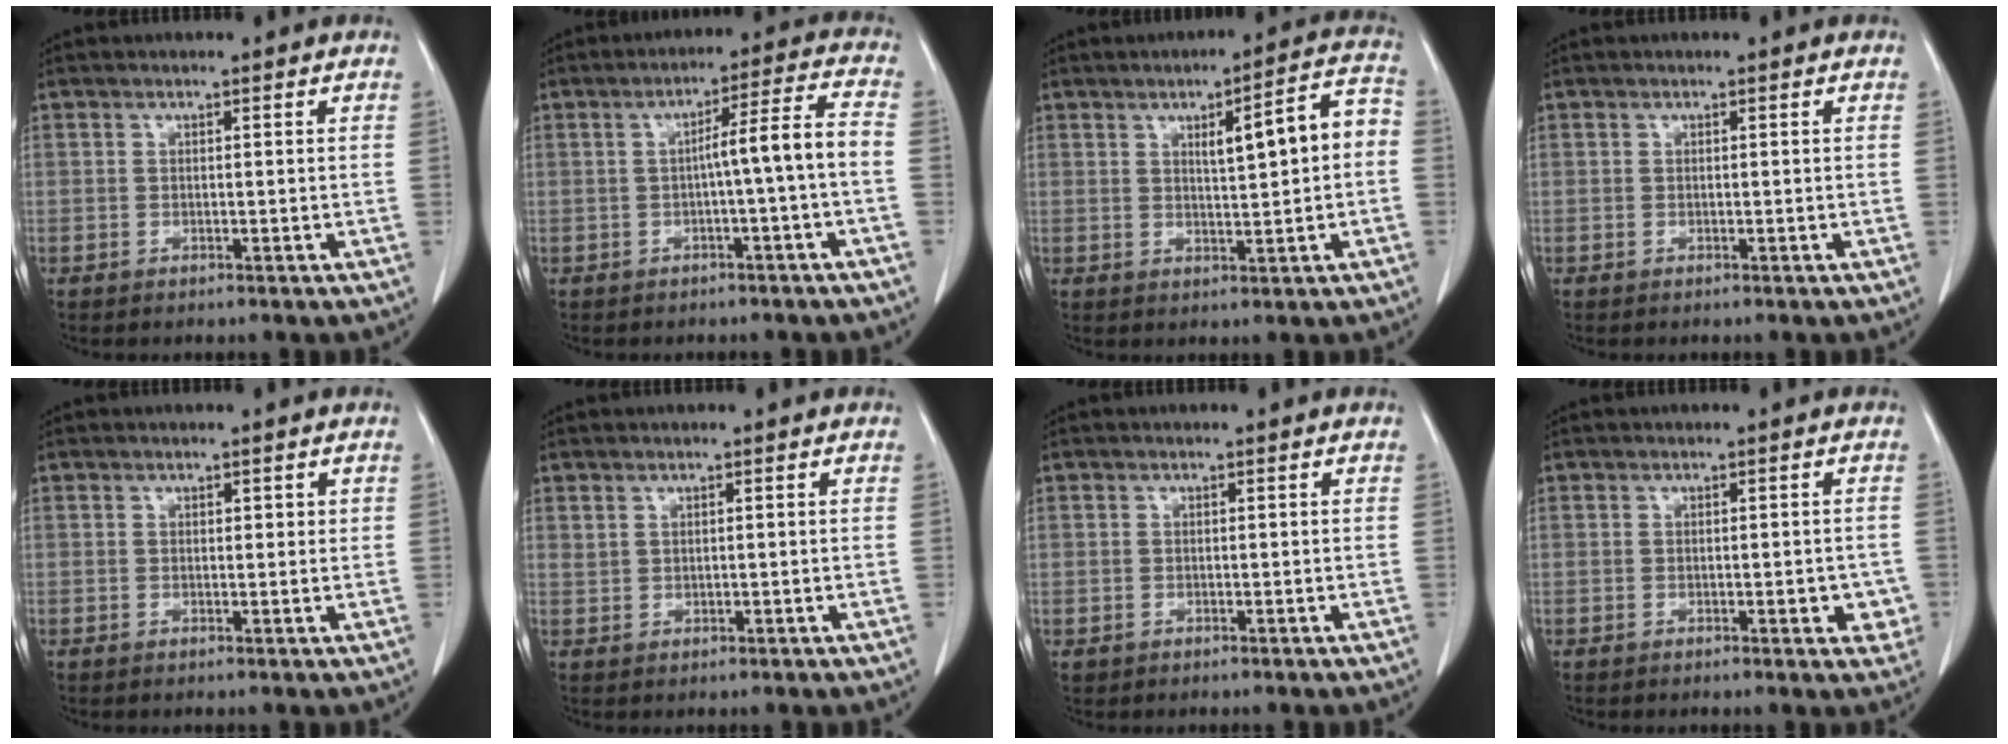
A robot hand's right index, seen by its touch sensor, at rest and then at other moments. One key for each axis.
{"total": 6.6, "fx": -1.3, "fy": -0.9, "fz": 6.5, "tx": -0.097, "ty": 0.021, "tz": -0.015}
{"total": 8.2, "fx": 0.8, "fy": 1.4, "fz": 8.0, "tx": -0.110, "ty": 0.027, "tz": 0.013}
{"total": 0.0}
{"total": 1.1, "fx": 0.5, "fy": 0.6, "fz": 0.8, "tx": -0.007, "ty": 0.000, "tz": 0.006}
{"total": 0.8, "fx": 0.7, "fy": 0.4, "fz": 0.2, "tx": 0.002, "ty": 0.001, "tz": 0.016}
{"total": 0.7, "fx": -0.1, "fy": 0.7, "fz": 0.0, "tx": 0.002, "ty": 0.006, "tz": -0.003}
{"total": 3.3, "fx": -0.9, "fy": 1.4, "fz": 2.8, "tx": -0.018, "ty": 0.001, "tz": -0.007}